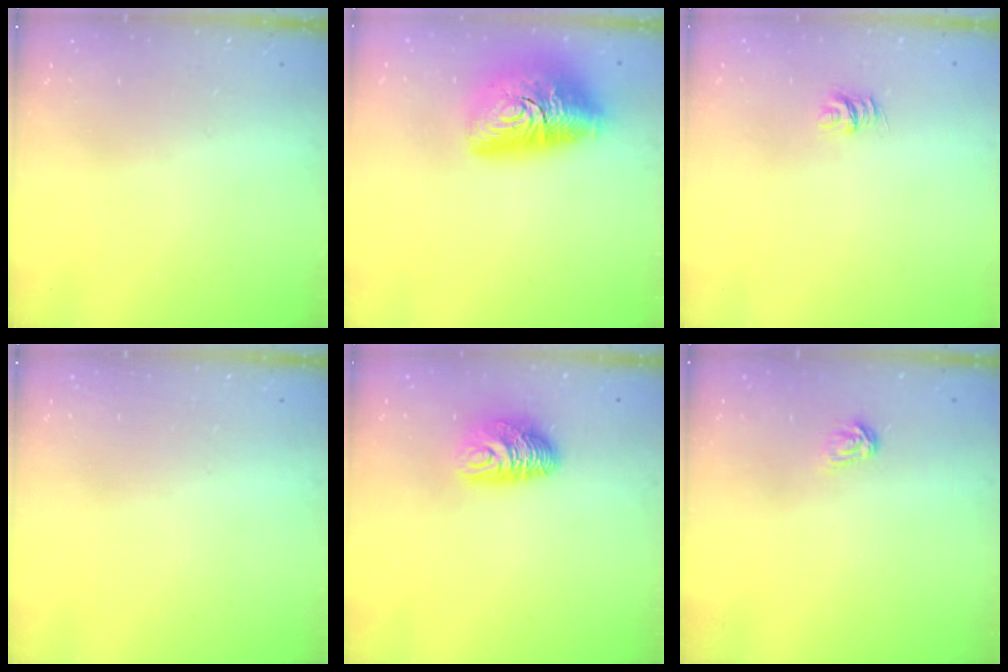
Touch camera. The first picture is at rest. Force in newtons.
{"total": 19.1, "press": 19.1, "slide": 1.5}
{"total": 5.1, "press": 5.1, "slide": 0.3}
{"total": 0.0}
{"total": 8.9, "press": 8.9, "slide": 0.3}
{"total": 4.0, "press": 4.0, "slide": 0.3}